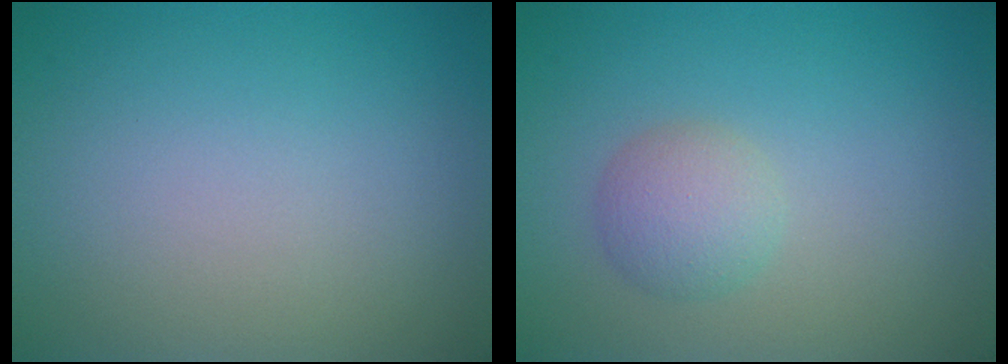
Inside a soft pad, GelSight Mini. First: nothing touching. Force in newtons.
{"total": 2.5, "press": 2.5, "slide": 0.1}